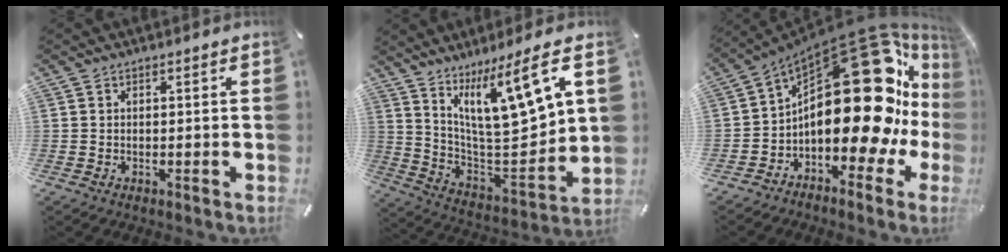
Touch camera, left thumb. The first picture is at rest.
{"total": 15.6, "force": [10.3, 4.4, 10.9], "torque": [-0.178, -0.077, 0.169]}
{"total": 32.6, "force": [5.9, 15.9, 27.8], "torque": [-0.424, -0.075, 0.112]}